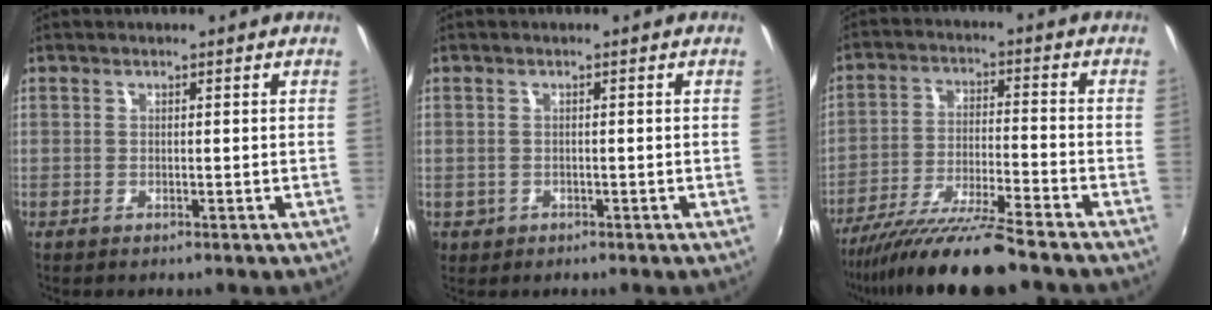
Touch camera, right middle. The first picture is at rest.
{"total": 2.2, "force": [-0.6, 2.0, 0.7], "torque": [-0.018, -0.005, -0.007]}
{"total": 13.7, "force": [-11.8, -0.4, 7.0], "torque": [-0.148, -0.022, -0.210]}